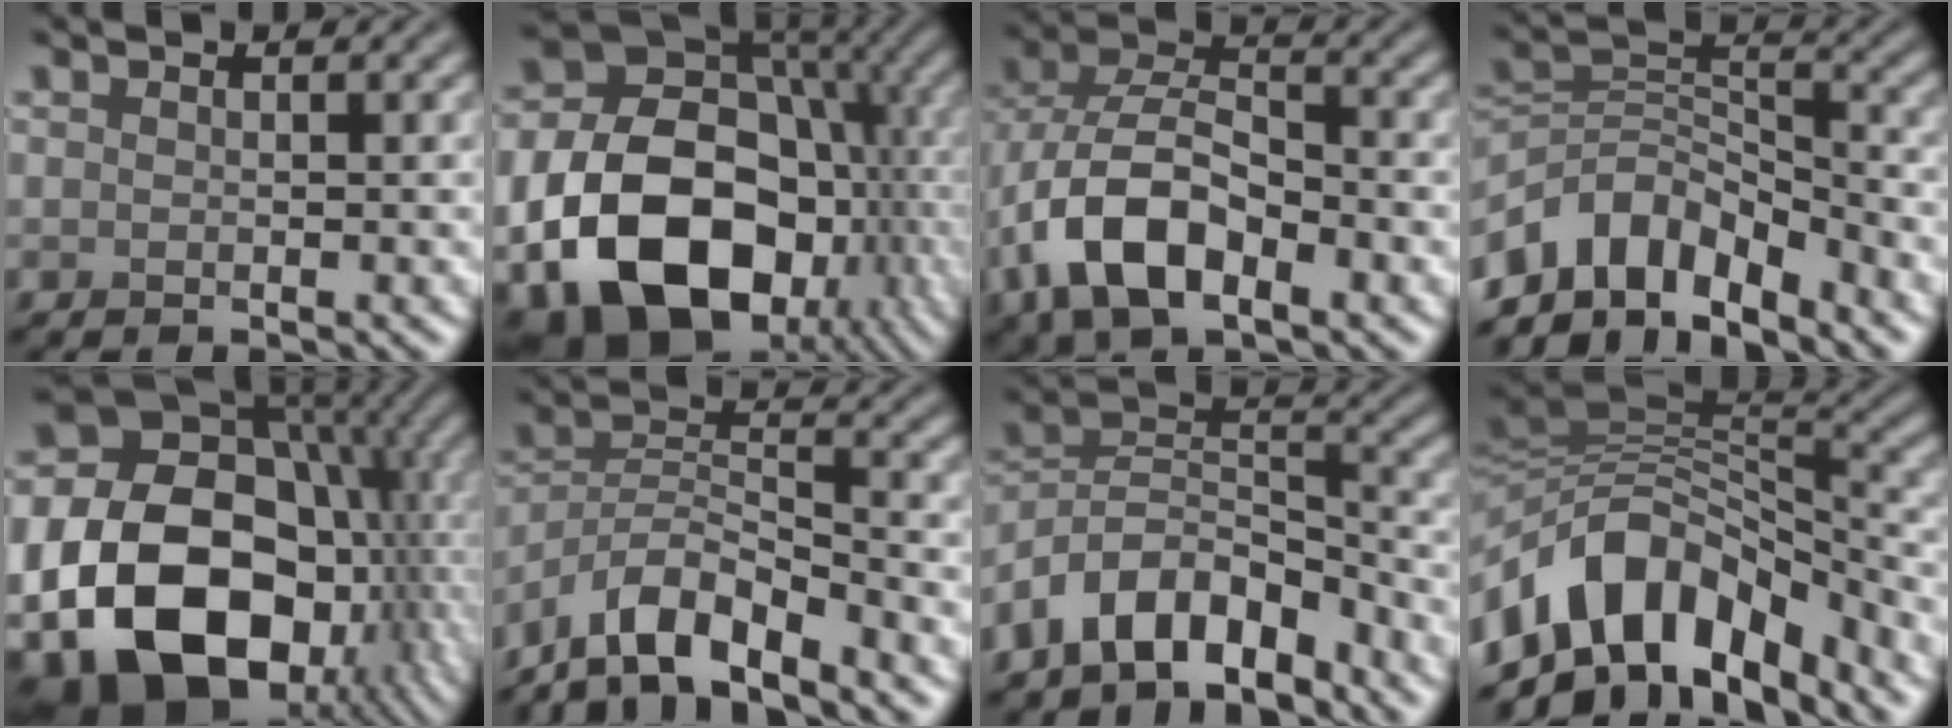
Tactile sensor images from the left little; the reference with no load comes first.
{"total": 19.0, "force": [-4.8, 13.9, 12.0], "torque": [-0.215, -0.035, -0.067]}
{"total": 9.6, "force": [-3.7, 5.5, 7.0], "torque": [-0.141, 0.004, -0.077]}
{"total": 8.4, "force": [-6.2, 4.1, 3.9], "torque": [-0.055, -0.006, -0.124]}
{"total": 23.0, "force": [-3.8, 17.5, 14.4], "torque": [-0.268, -0.016, -0.066]}
{"total": 7.1, "force": [-5.6, 1.8, 3.9], "torque": [-0.064, 0.002, -0.112]}
{"total": 8.6, "force": [-5.8, 4.2, 4.7], "torque": [-0.070, 0.007, -0.122]}
{"total": 11.7, "force": [-5.1, 6.9, 7.9], "torque": [-0.137, 0.022, -0.105]}